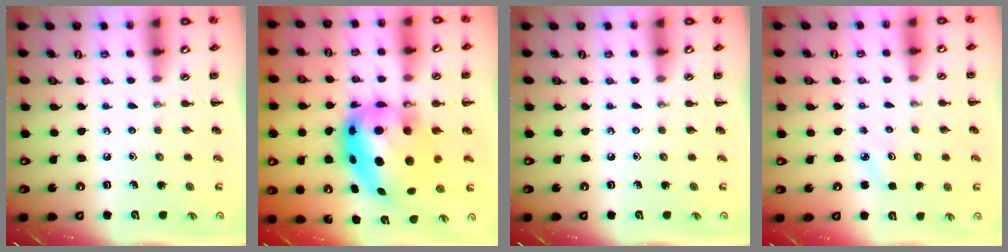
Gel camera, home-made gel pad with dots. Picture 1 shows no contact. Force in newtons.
{"total": 14.7, "press": 14.3, "slide": 3.6}
{"total": 0.0}
{"total": 2.1, "press": 2.0, "slide": 0.6}